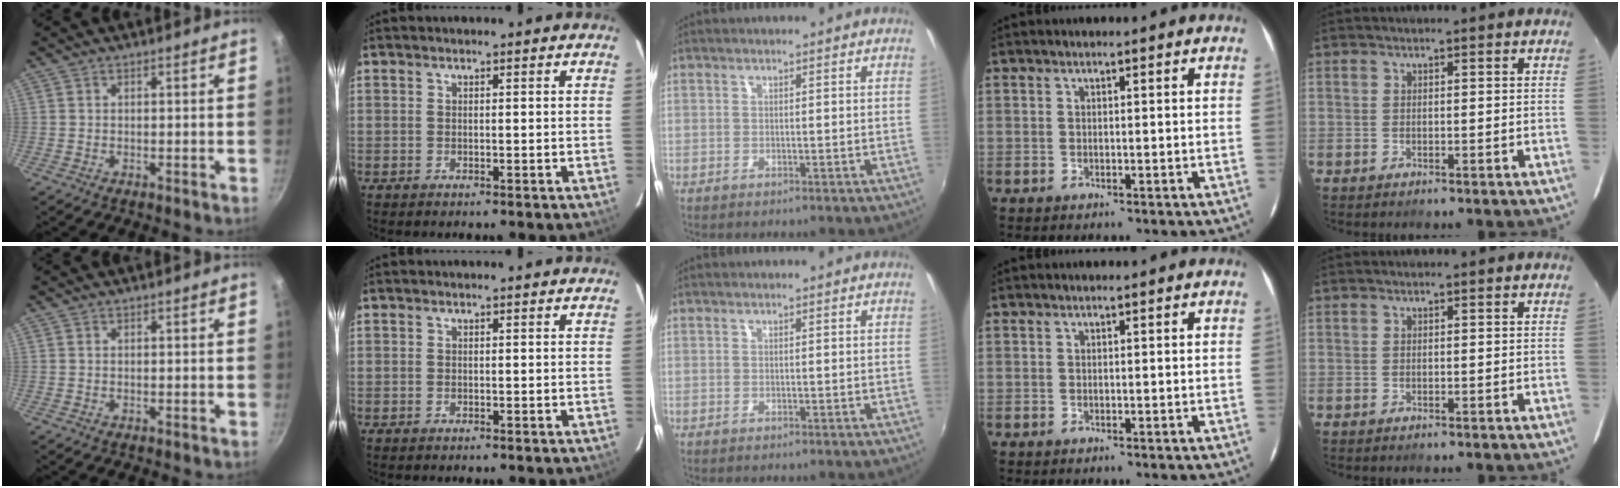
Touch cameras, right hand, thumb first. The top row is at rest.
{}